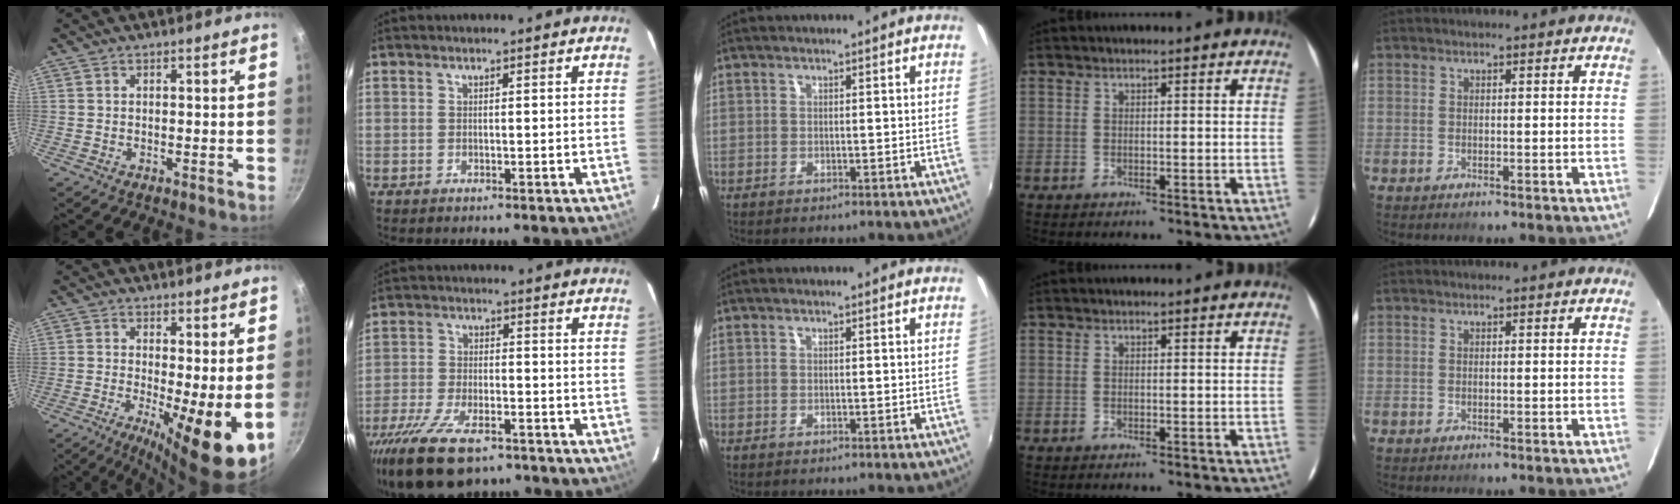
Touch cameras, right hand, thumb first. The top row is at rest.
{"thumb": {"total": 10.5, "force": [-0.8, 2.7, 10.2], "torque": [-0.147, -0.018, -0.011]}, "index": {"total": 16.3, "force": [-11.5, 6.6, 9.5], "torque": [-0.212, -0.037, -0.201]}}